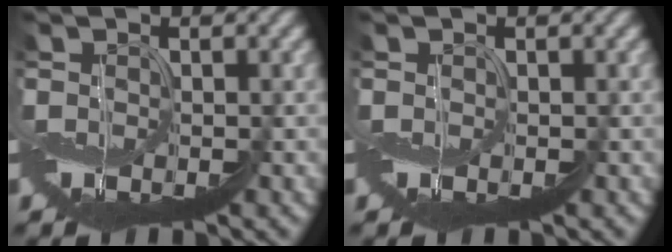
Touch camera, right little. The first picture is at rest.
{"total": 0.0}